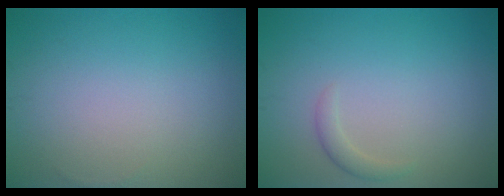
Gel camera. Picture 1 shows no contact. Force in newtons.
{"total": 1.1, "press": 1.1, "slide": 0.0}